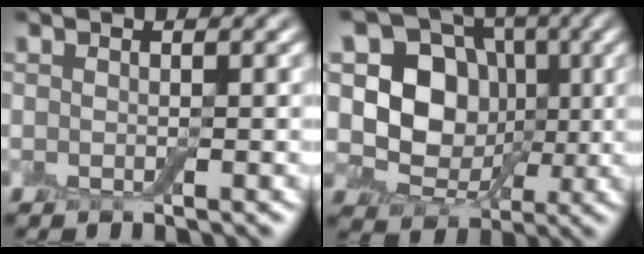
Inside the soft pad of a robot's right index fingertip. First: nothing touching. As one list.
[{"total": 7.7, "force": [0.7, 6.4, 4.3], "torque": [-0.064, -0.005, -0.001]}]